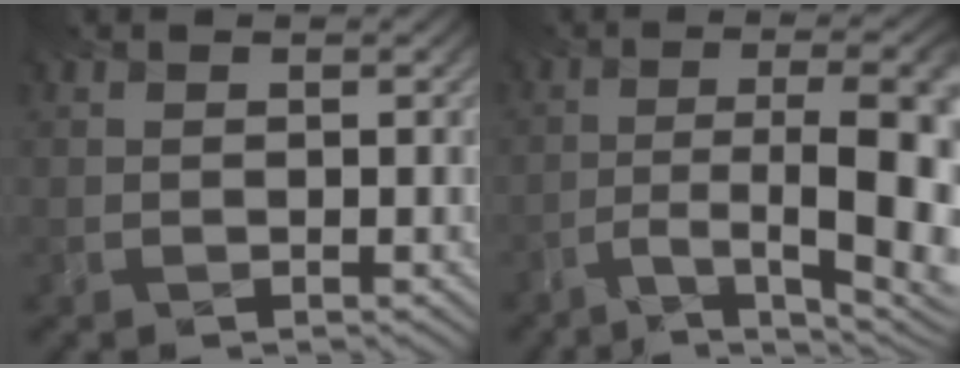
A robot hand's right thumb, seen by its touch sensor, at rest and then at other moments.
{"total": 14.1, "force": [-5.1, 3.3, 12.7], "torque": [-0.134, 0.015, -0.083]}